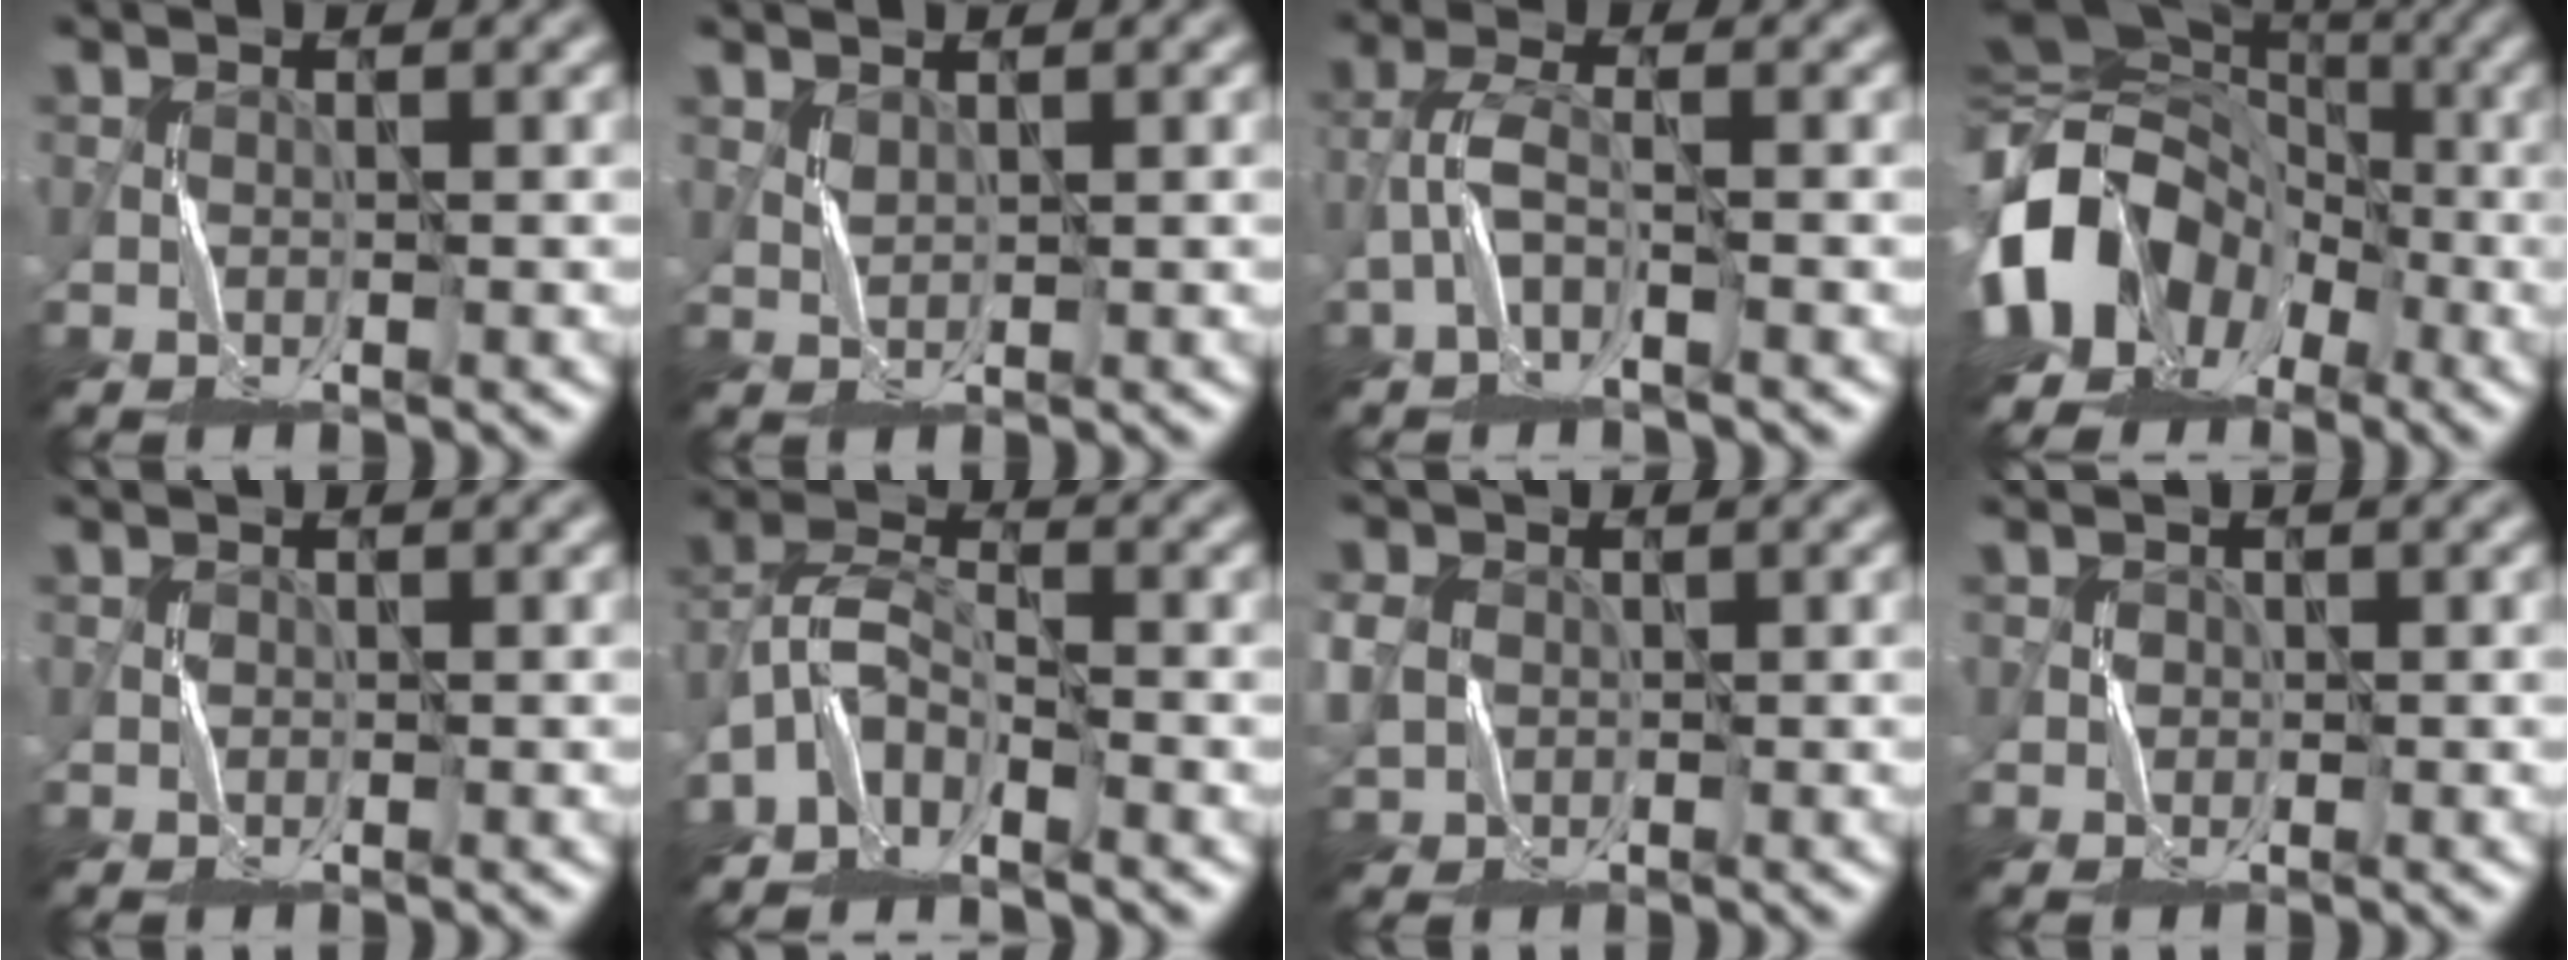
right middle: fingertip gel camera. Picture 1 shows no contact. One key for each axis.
{"total": 0.8, "fx": 0.7, "fy": 0.2, "fz": 0.2, "tx": -0.010, "ty": 0.002, "tz": 0.019}
{"total": 2.2, "fx": -1.6, "fy": 0.3, "fz": 1.4, "tx": -0.037, "ty": 0.010, "tz": -0.040}
{"total": 15.8, "fx": -5.8, "fy": 12.2, "fz": 8.1, "tx": -0.173, "ty": -0.009, "tz": -0.111}
{"total": 0.6, "fx": -0.2, "fy": 0.5, "fz": -0.1, "tx": 0.004, "ty": 0.003, "tz": -0.004}
{"total": 4.0, "fx": -3.4, "fy": 1.4, "fz": 1.6, "tx": -0.033, "ty": 0.007, "tz": -0.079}
{"total": 2.9, "fx": 0.0, "fy": 2.6, "fz": 1.4, "tx": -0.044, "ty": 0.003, "tz": -0.001}
{"total": 1.2, "fx": 0.2, "fy": 1.2, "fz": 0.0, "tx": 0.001, "ty": 0.002, "tz": 0.001}